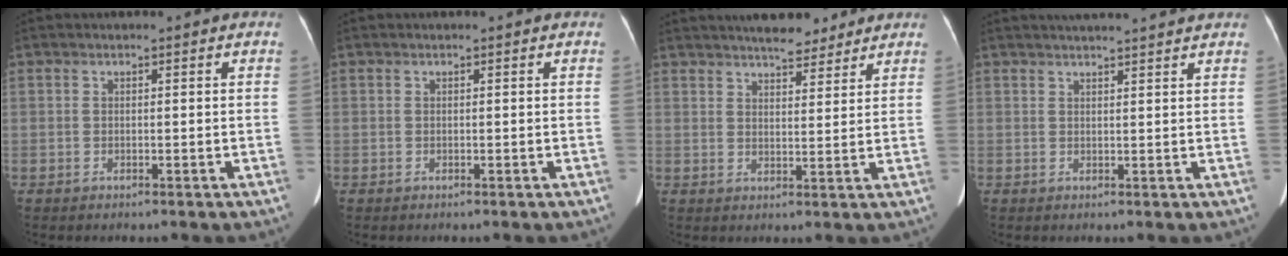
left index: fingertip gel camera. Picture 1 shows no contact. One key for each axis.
{"total": 0.0}
{"total": 8.6, "fx": 7.4, "fy": 2.1, "fz": 3.7, "tx": -0.050, "ty": 0.012, "tz": 0.106}
{"total": 8.7, "fx": 8.0, "fy": -0.2, "fz": 3.4, "tx": -0.050, "ty": 0.025, "tz": 0.097}